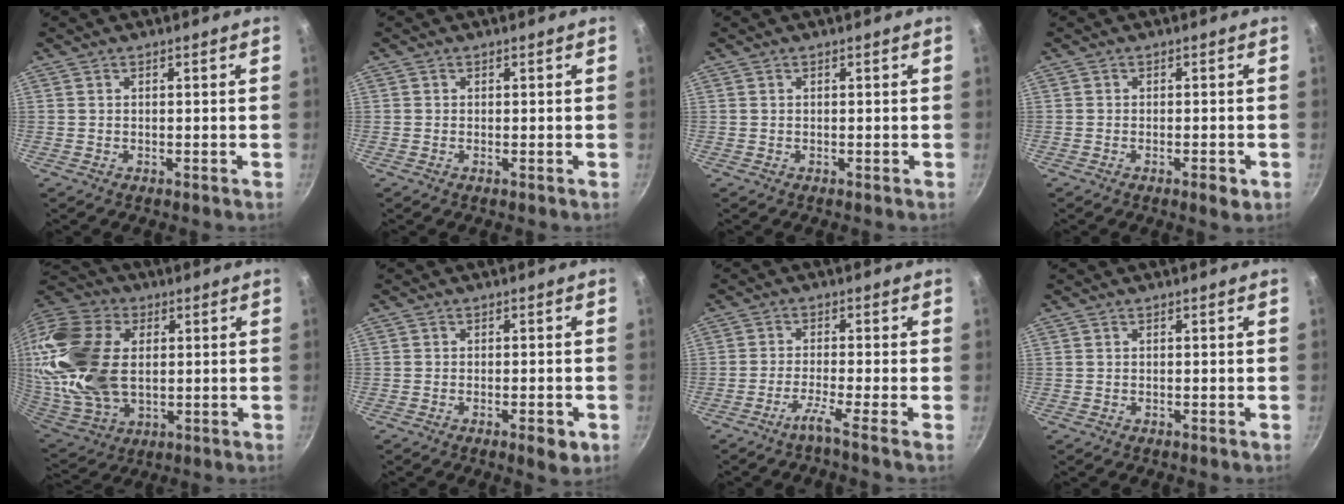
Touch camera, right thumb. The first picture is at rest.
{"total": 0.0}
{"total": 0.0}
{"total": 2.7, "force": [-1.3, 1.0, 2.2], "torque": [-0.032, 0.008, -0.017]}
{"total": 27.6, "force": [3.8, 18.1, 20.4], "torque": [-0.438, 0.003, 0.071]}
{"total": 4.0, "force": [-1.7, 1.5, 3.2], "torque": [-0.040, 0.010, -0.021]}
{"total": 3.8, "force": [-2.4, -1.2, 2.7], "torque": [-0.072, 0.006, -0.055]}
{"total": 0.0}